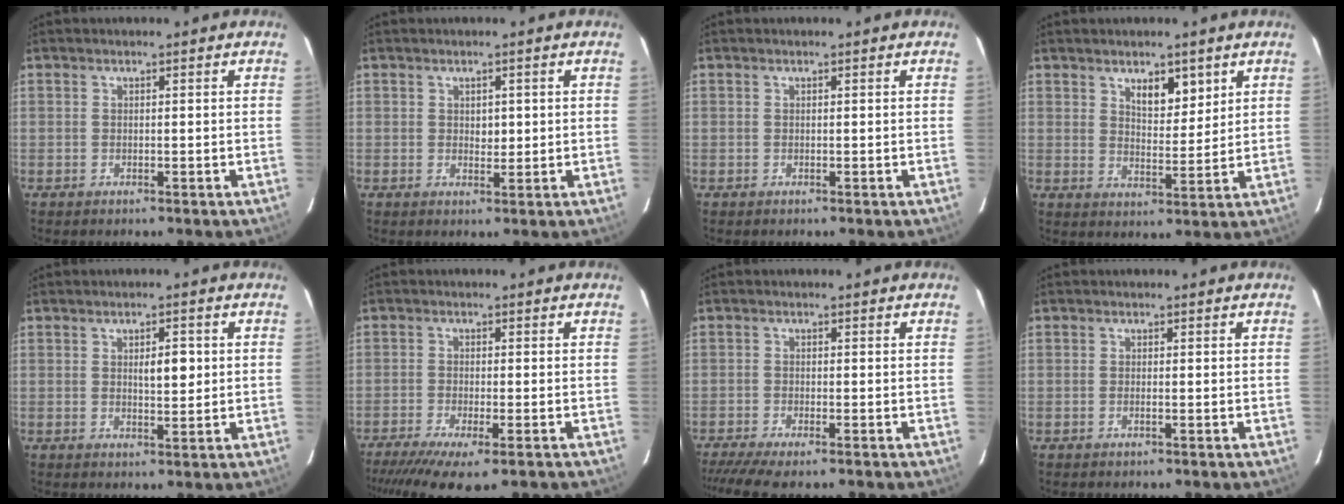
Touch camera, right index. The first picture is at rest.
{"total": 1.8, "force": [0.3, 1.2, 1.4], "torque": [-0.016, -0.002, 0.007]}
{"total": 0.0}
{"total": 5.2, "force": [3.1, 2.2, 3.6], "torque": [-0.056, -0.003, 0.054]}
{"total": 3.4, "force": [0.6, 1.2, 3.2], "torque": [-0.048, -0.001, 0.010]}
{"total": 11.6, "force": [-8.9, 1.7, 7.3], "torque": [-0.110, -0.024, -0.139]}
{"total": 8.4, "force": [-6.8, 1.4, 4.7], "torque": [-0.070, -0.010, -0.108]}
{"total": 0.5, "force": [-0.2, 0.0, 0.5], "torque": [-0.012, -0.001, -0.002]}